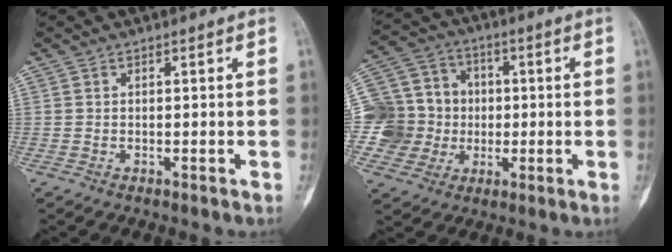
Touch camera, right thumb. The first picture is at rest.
{"total": 15.4, "force": [-0.6, 14.2, 5.8], "torque": [-0.091, 0.032, -0.004]}